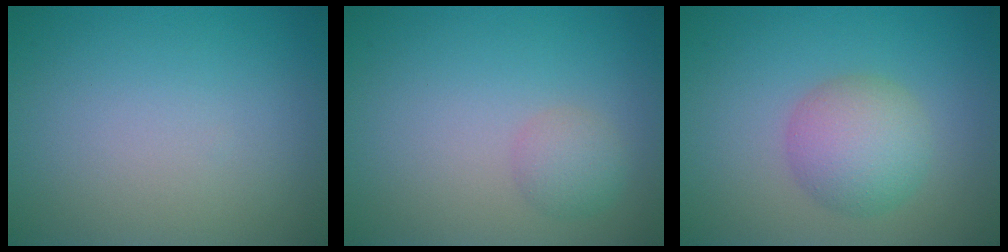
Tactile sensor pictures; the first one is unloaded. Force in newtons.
{"total": 1.9, "press": 1.8, "slide": 0.1}
{"total": 4.4, "press": 4.4, "slide": 0.0}